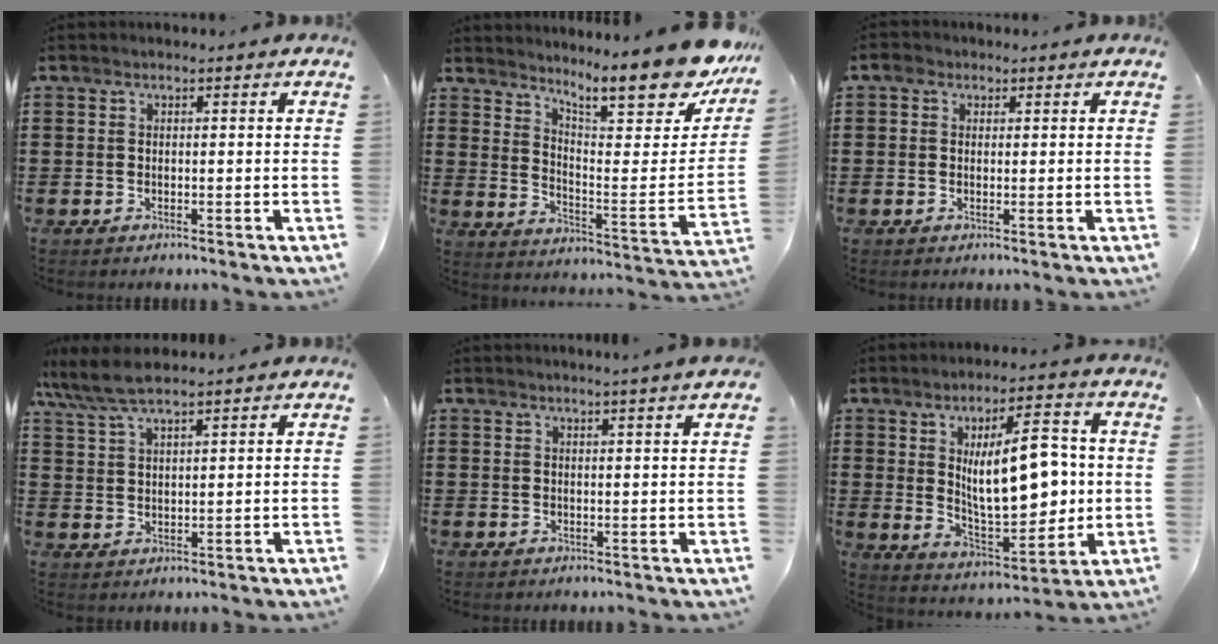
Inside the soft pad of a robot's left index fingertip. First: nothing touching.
{"total": 12.5, "force": [10.5, 1.4, 6.7], "torque": [-0.110, -0.079, 0.172]}
{"total": 1.9, "force": [0.8, 1.5, 0.7], "torque": [-0.019, 0.010, 0.014]}
{"total": 5.7, "force": [4.8, 0.9, 3.1], "torque": [-0.072, -0.007, 0.087]}
{"total": 2.2, "force": [1.9, -0.4, 1.0], "torque": [-0.023, -0.001, 0.035]}
{"total": 13.7, "force": [1.8, 6.4, 12.0], "torque": [-0.193, -0.006, 0.029]}